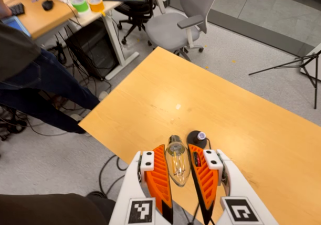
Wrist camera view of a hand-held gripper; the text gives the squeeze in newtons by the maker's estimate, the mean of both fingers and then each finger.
{"total": 11.6, "left": 11.9, "right": 11.4}